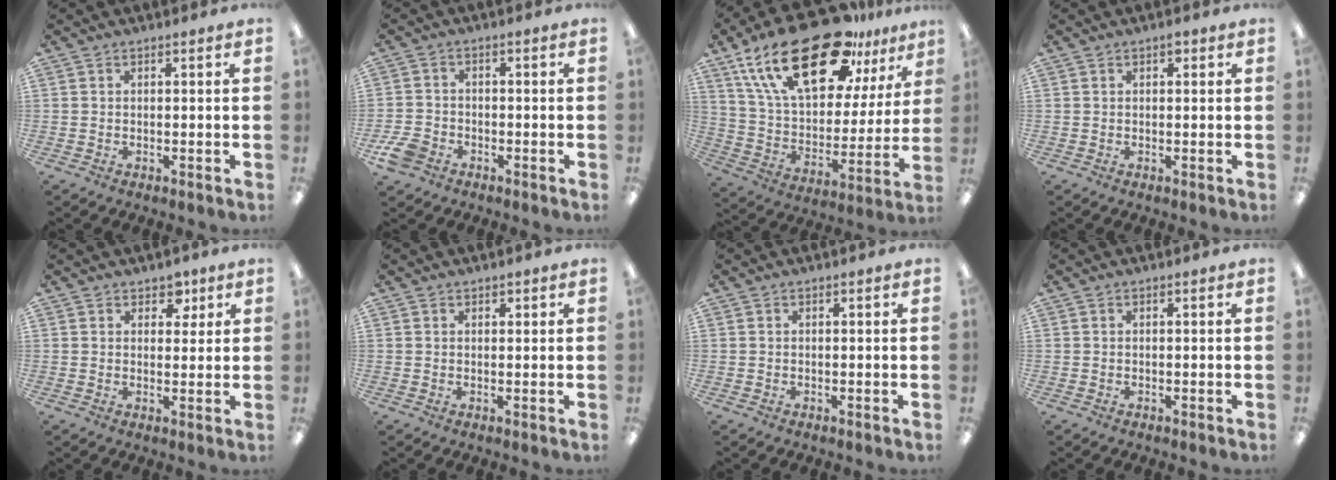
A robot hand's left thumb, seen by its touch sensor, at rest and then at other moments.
{"total": 5.4, "force": [-3.5, 3.6, 2.0], "torque": [-0.043, 0.013, -0.065]}
{"total": 28.5, "force": [17.7, 12.6, 18.5], "torque": [-0.337, -0.097, 0.306]}
{"total": 1.2, "force": [0.5, 0.6, 0.9], "torque": [-0.002, -0.005, 0.005]}
{"total": 4.1, "force": [2.7, 2.8, 1.5], "torque": [0.004, -0.015, 0.042]}
{"total": 0.7, "force": [0.5, 0.5, 0.0], "torque": [0.001, 0.000, 0.009]}
{"total": 0.0}
{"total": 0.0}